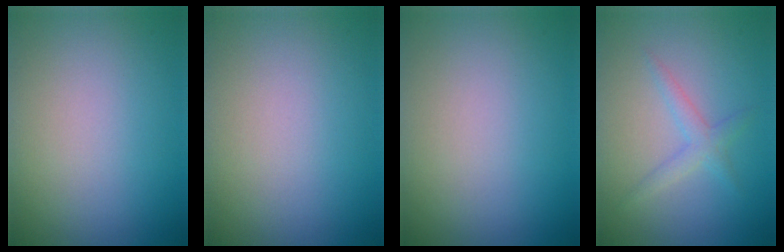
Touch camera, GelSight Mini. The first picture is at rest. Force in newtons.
{"total": 0.0}
{"total": 0.0}
{"total": 1.8, "press": 1.8, "slide": 0.1}